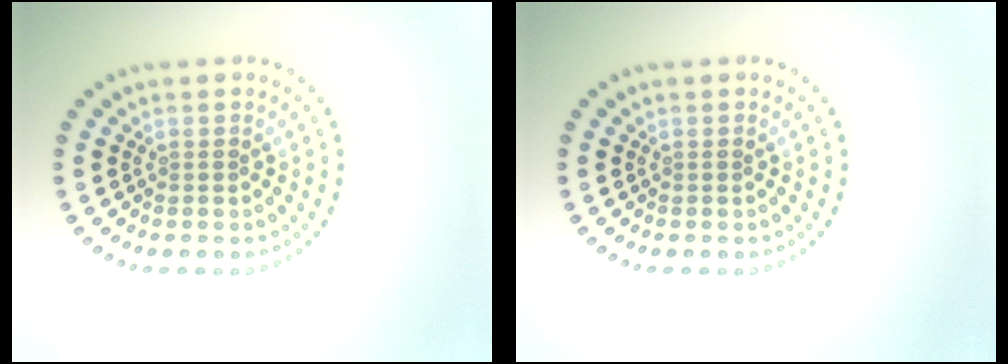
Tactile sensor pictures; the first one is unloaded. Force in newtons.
{"total": 0.0}